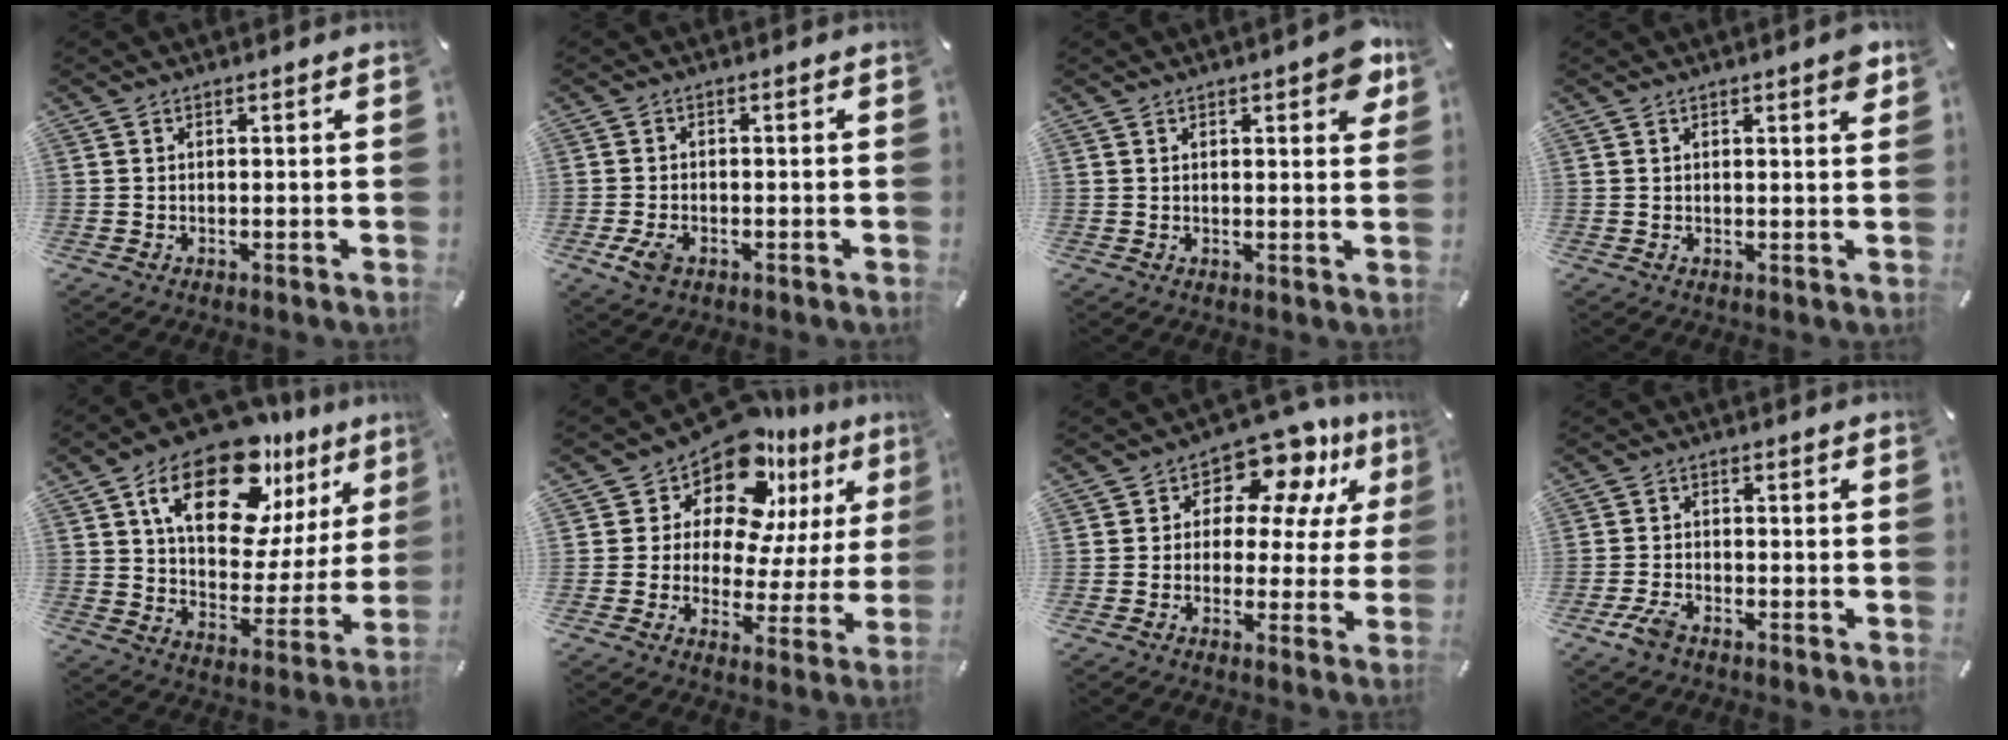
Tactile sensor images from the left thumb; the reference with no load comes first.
{"total": 3.9, "force": [-1.7, 2.4, 2.5], "torque": [-0.062, 0.000, -0.034]}
{"total": 5.6, "force": [2.7, 2.0, 4.4], "torque": [-0.050, -0.010, 0.040]}
{"total": 3.0, "force": [1.5, 0.7, 2.5], "torque": [-0.034, -0.005, 0.022]}
{"total": 21.4, "force": [13.2, 11.2, 12.6], "torque": [-0.203, -0.075, 0.227]}
{"total": 15.1, "force": [11.1, 8.0, 6.3], "torque": [-0.112, -0.094, 0.194]}
{"total": 10.7, "force": [6.7, 6.1, 5.6], "torque": [-0.090, -0.051, 0.123]}
{"total": 3.9, "force": [-2.7, 1.7, 2.2], "torque": [-0.061, 0.004, -0.056]}